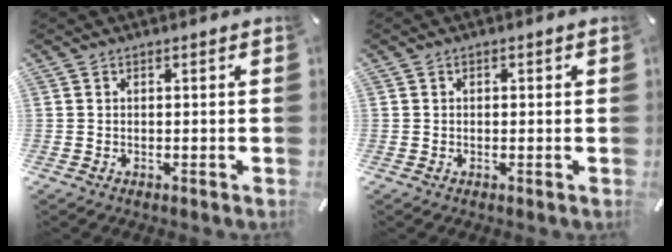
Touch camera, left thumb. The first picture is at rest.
{"total": 0.5, "force": [-0.1, 0.5, 0.2], "torque": [-0.005, 0.003, -0.002]}